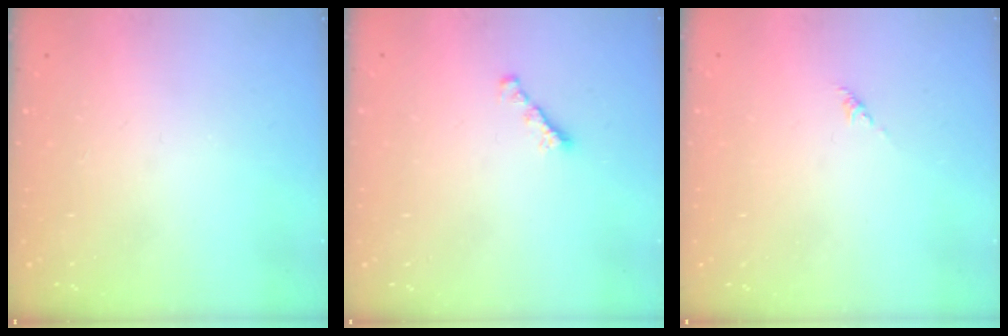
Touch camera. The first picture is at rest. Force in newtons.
{"total": 1.6, "press": 1.5, "slide": 0.5}
{"total": 0.0}